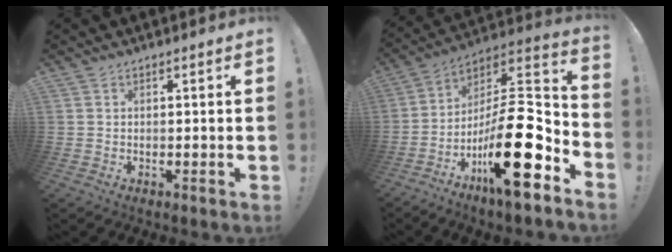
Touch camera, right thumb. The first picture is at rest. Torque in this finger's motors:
{"motor_torque": [3.44, 1.57, 1.94, -0.83, 0.63]}